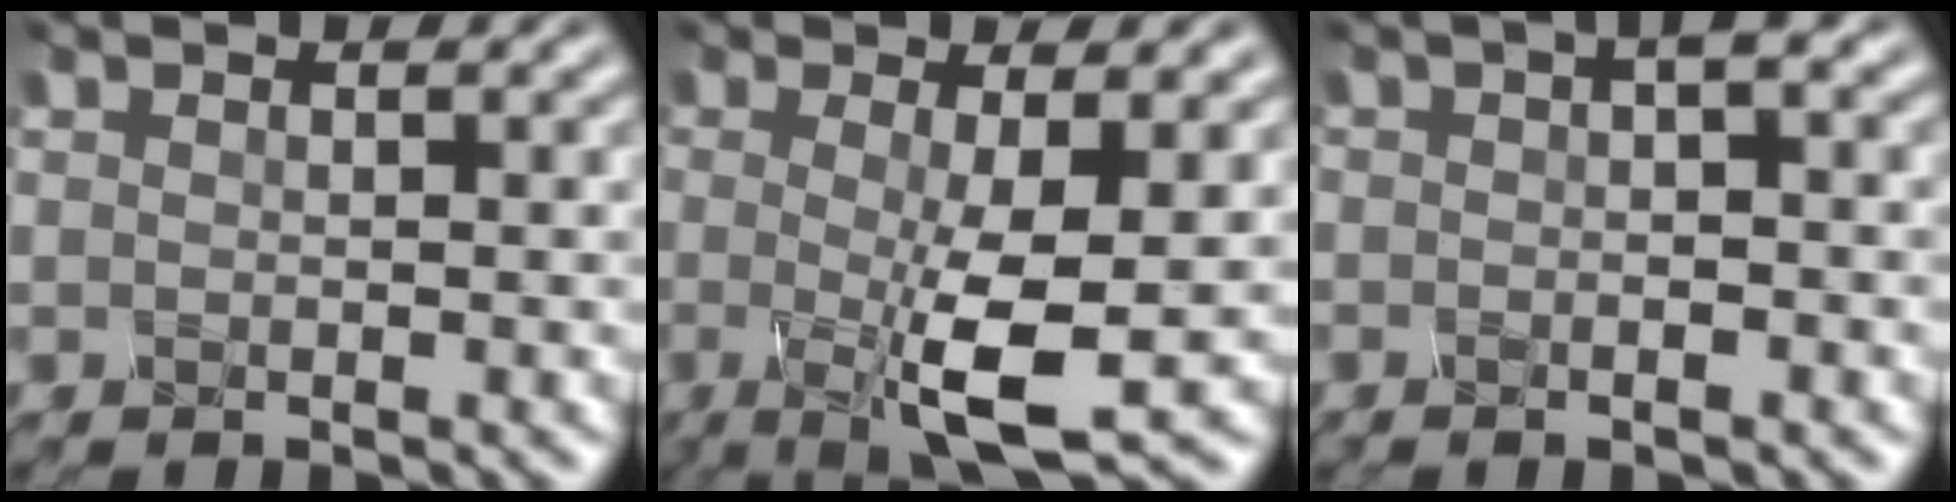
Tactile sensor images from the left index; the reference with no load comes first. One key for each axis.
{"total": 6.6, "fx": -1.3, "fy": 1.3, "fz": 6.3, "tx": -0.093, "ty": -0.012, "tz": -0.024}
{"total": 2.7, "fx": -0.3, "fy": 0.5, "fz": 2.7, "tx": -0.039, "ty": 0.007, "tz": -0.008}